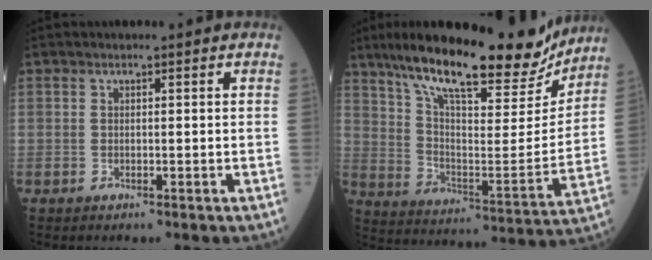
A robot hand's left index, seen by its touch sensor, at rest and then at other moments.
{"total": 24.2, "force": [19.5, 5.0, 13.5], "torque": [-0.224, -0.007, 0.295]}